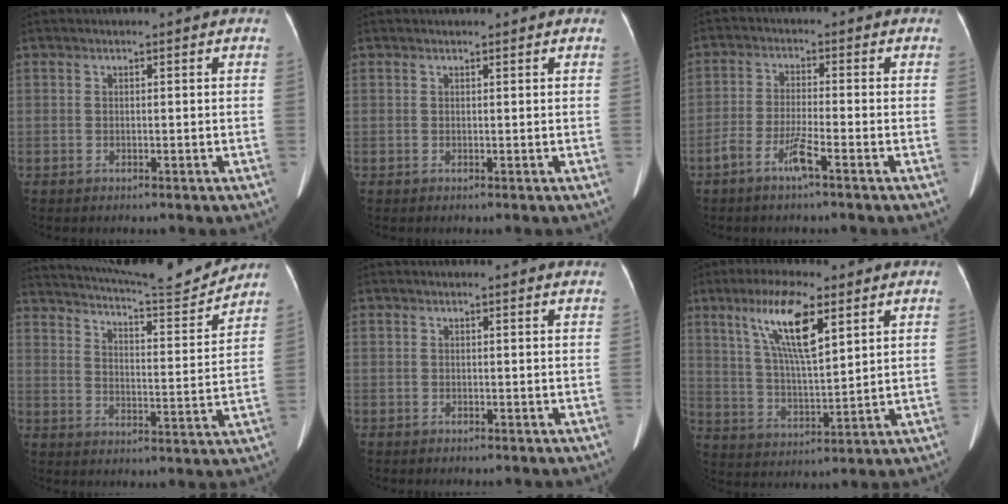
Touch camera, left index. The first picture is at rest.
{"total": 1.1, "force": [1.0, 0.2, 0.5], "torque": [-0.010, 0.015, 0.013]}
{"total": 4.6, "force": [-3.5, -0.1, 3.0], "torque": [-0.064, -0.019, -0.066]}
{"total": 16.3, "force": [15.7, -0.5, 4.4], "torque": [-0.085, -0.047, 0.223]}
{"total": 0.7, "force": [0.2, 0.7, 0.1], "torque": [-0.003, -0.001, -0.010]}
{"total": 11.5, "force": [5.9, 2.3, 9.6], "torque": [-0.191, 0.009, 0.112]}